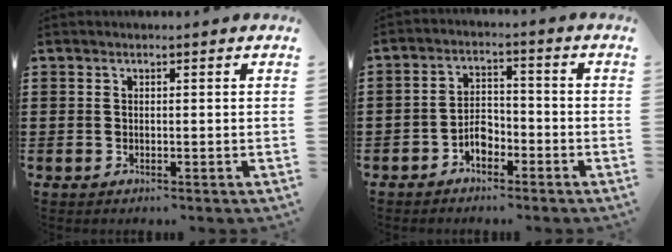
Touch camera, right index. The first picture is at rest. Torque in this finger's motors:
{"motor_torque": [1.38, 0.76, 0.20, 0.03]}